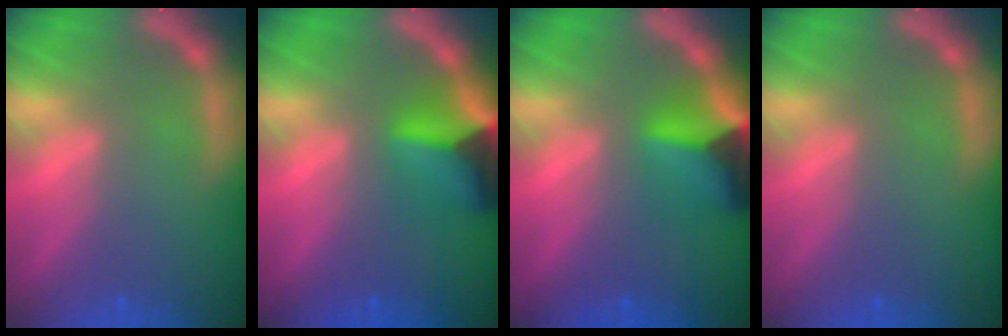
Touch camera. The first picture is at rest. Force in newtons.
{"total": 6.9}
{"total": 6.9}
{"total": 0.0}